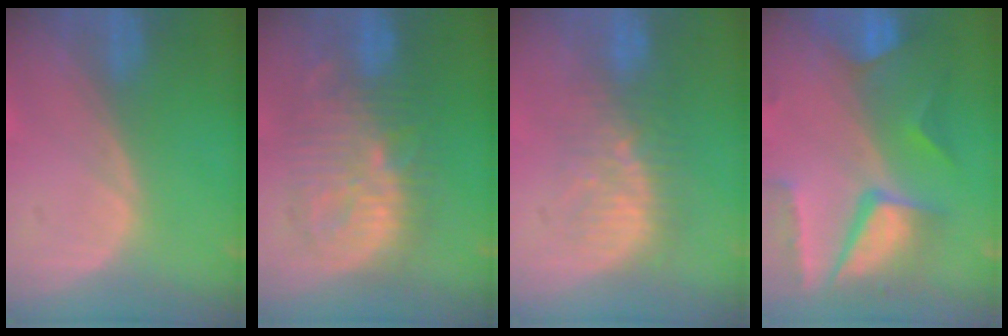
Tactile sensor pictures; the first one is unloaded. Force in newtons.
{"total": 10.6, "press": 10.6, "slide": 0.3}
{"total": 8.1, "press": 7.6, "slide": 2.6}
{"total": 10.4, "press": 8.8, "slide": 5.6}